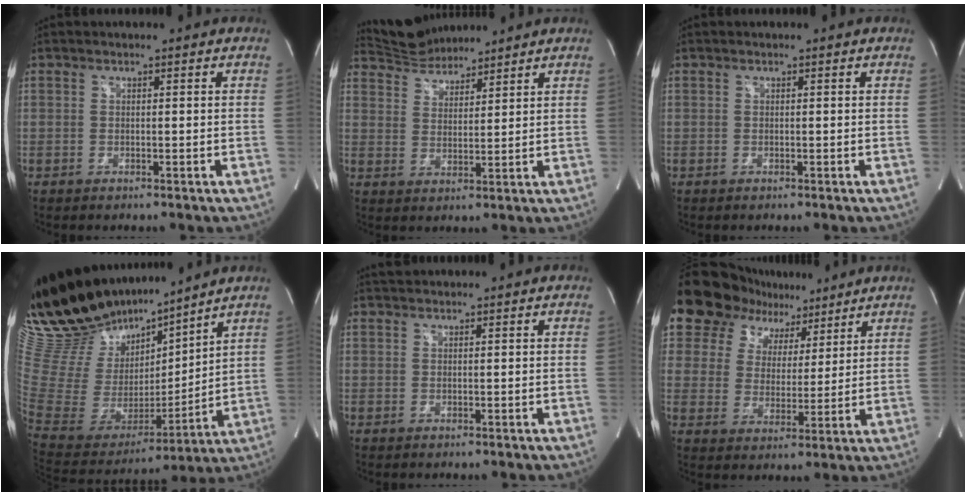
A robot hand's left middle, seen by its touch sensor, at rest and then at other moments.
{"total": 7.0, "force": [6.9, 1.2, 0.9], "torque": [-0.025, 0.018, 0.130]}
{"total": 0.0}
{"total": 23.6, "force": [20.0, 6.6, 10.6], "torque": [-0.208, -0.008, 0.361]}
{"total": 1.5, "force": [1.4, 0.4, 0.4], "torque": [-0.011, 0.013, 0.025]}
{"total": 13.6, "force": [9.9, 8.5, 3.9], "torque": [-0.063, 0.033, 0.157]}